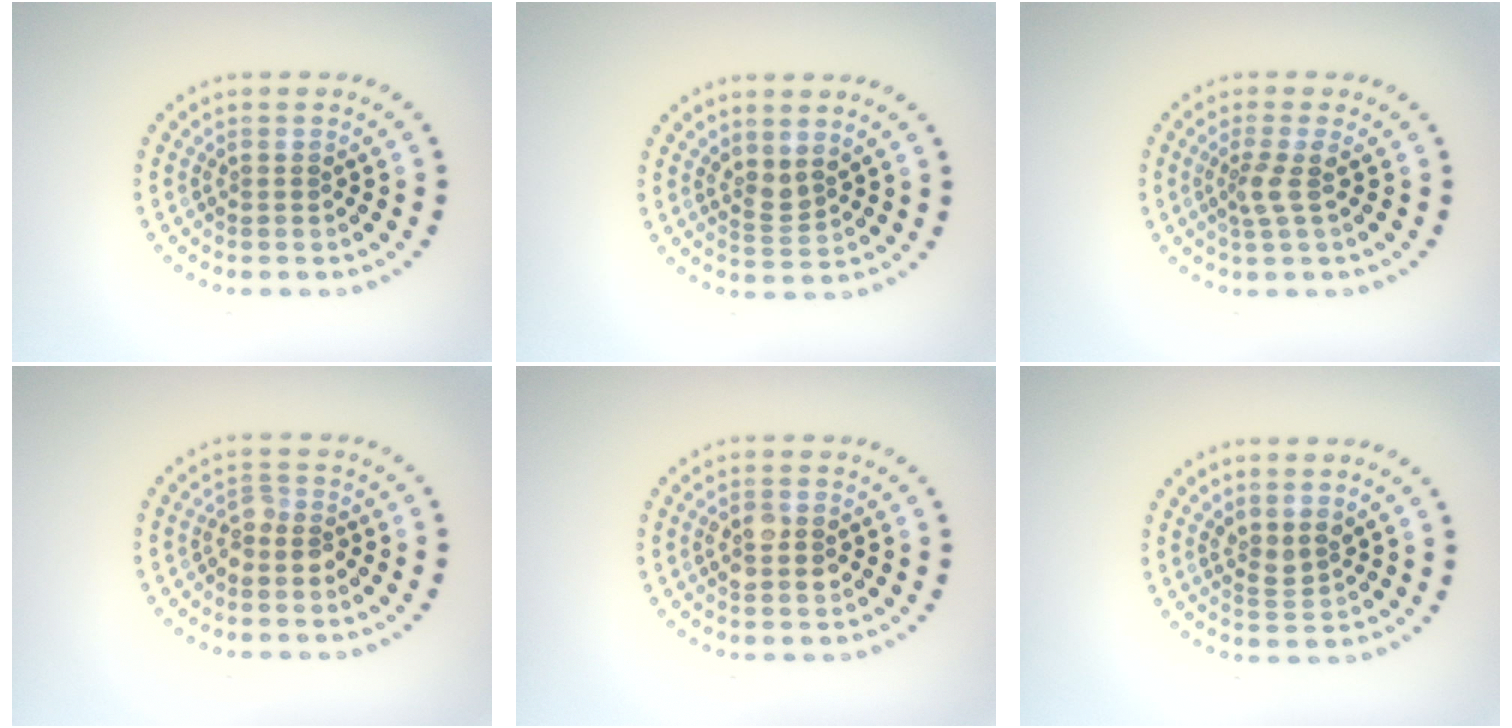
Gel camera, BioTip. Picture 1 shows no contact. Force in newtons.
{"total": 1.8, "press": 1.4, "slide": 1.1}
{"total": 1.9, "press": 1.4, "slide": 1.3}
{"total": 1.6, "press": 1.3, "slide": 1.0}
{"total": 2.9, "press": 2.9, "slide": 0.1}
{"total": 1.7, "press": 1.3, "slide": 1.1}